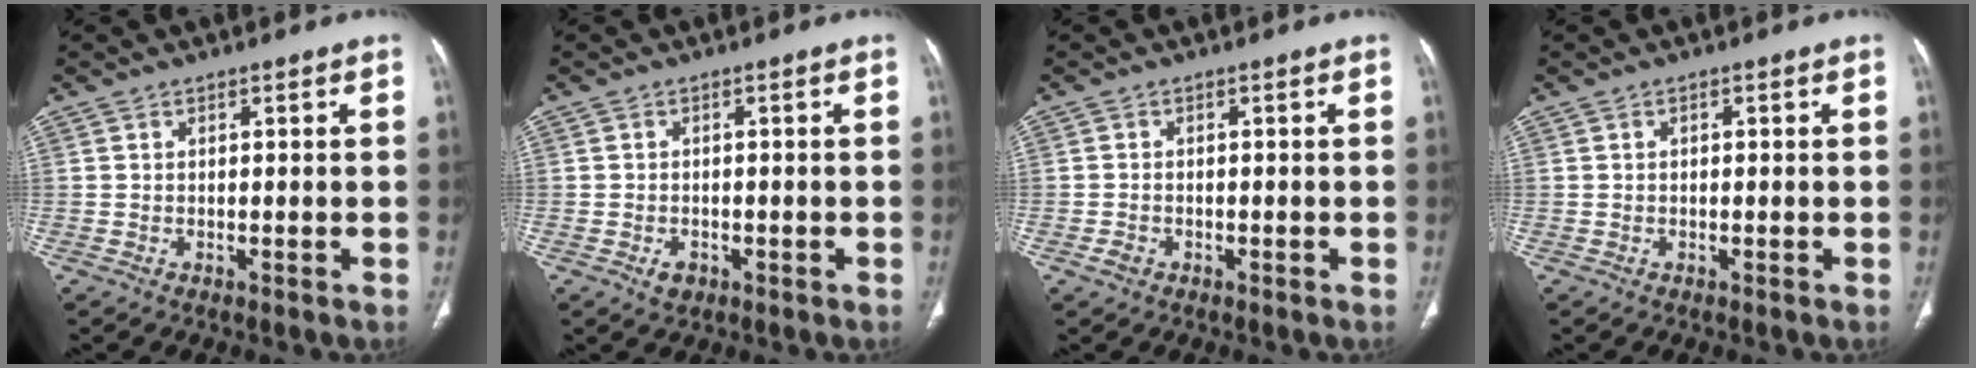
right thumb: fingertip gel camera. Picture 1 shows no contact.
{"total": 2.2, "force": [-0.9, 1.7, 1.2], "torque": [-0.012, 0.003, -0.009]}
{"total": 1.6, "force": [-0.8, 1.2, 0.7], "torque": [-0.015, 0.007, -0.012]}
{"total": 0.6, "force": [0.1, 0.3, 0.5], "torque": [-0.010, 0.003, 0.002]}